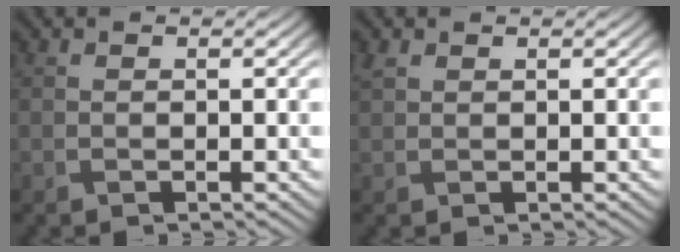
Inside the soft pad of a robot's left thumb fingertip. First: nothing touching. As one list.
[{"total": 1.2, "force": [0.9, 0.7, 0.5], "torque": [-0.017, 0.004, 0.021]}]